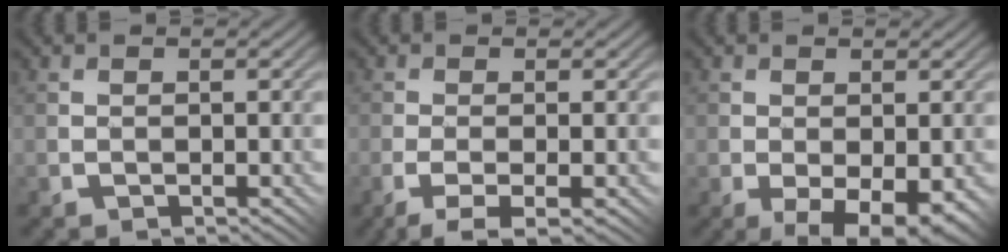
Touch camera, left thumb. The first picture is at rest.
{"total": 3.6, "force": [-2.0, 0.6, 2.9], "torque": [-0.056, 0.002, -0.033]}
{"total": 6.2, "force": [-2.5, 2.9, 4.9], "torque": [-0.068, -0.015, -0.027]}